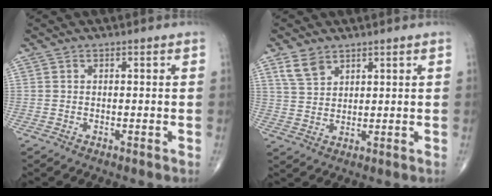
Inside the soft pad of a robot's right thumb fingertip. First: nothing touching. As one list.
[{"total": 4.6, "force": [3.1, 2.7, 2.1], "torque": [-0.031, -0.014, 0.069]}]